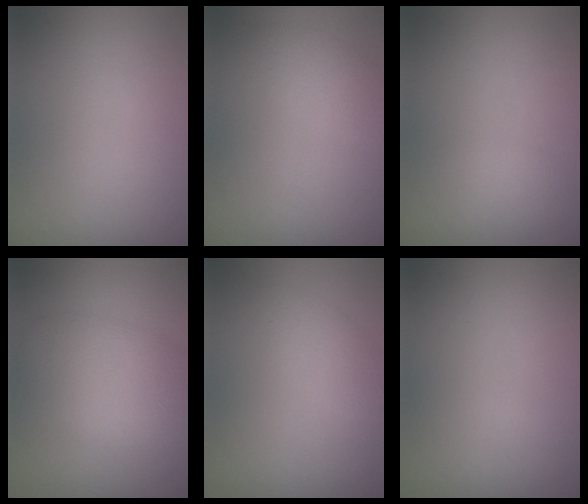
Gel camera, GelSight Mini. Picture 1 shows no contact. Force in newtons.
{"total": 1.9, "press": 1.9, "slide": 0.1}
{"total": 0.9, "press": 0.9, "slide": 0.1}
{"total": 5.8, "press": 5.8, "slide": 0.6}
{"total": 2.1, "press": 2.1, "slide": 0.1}
{"total": 0.0}